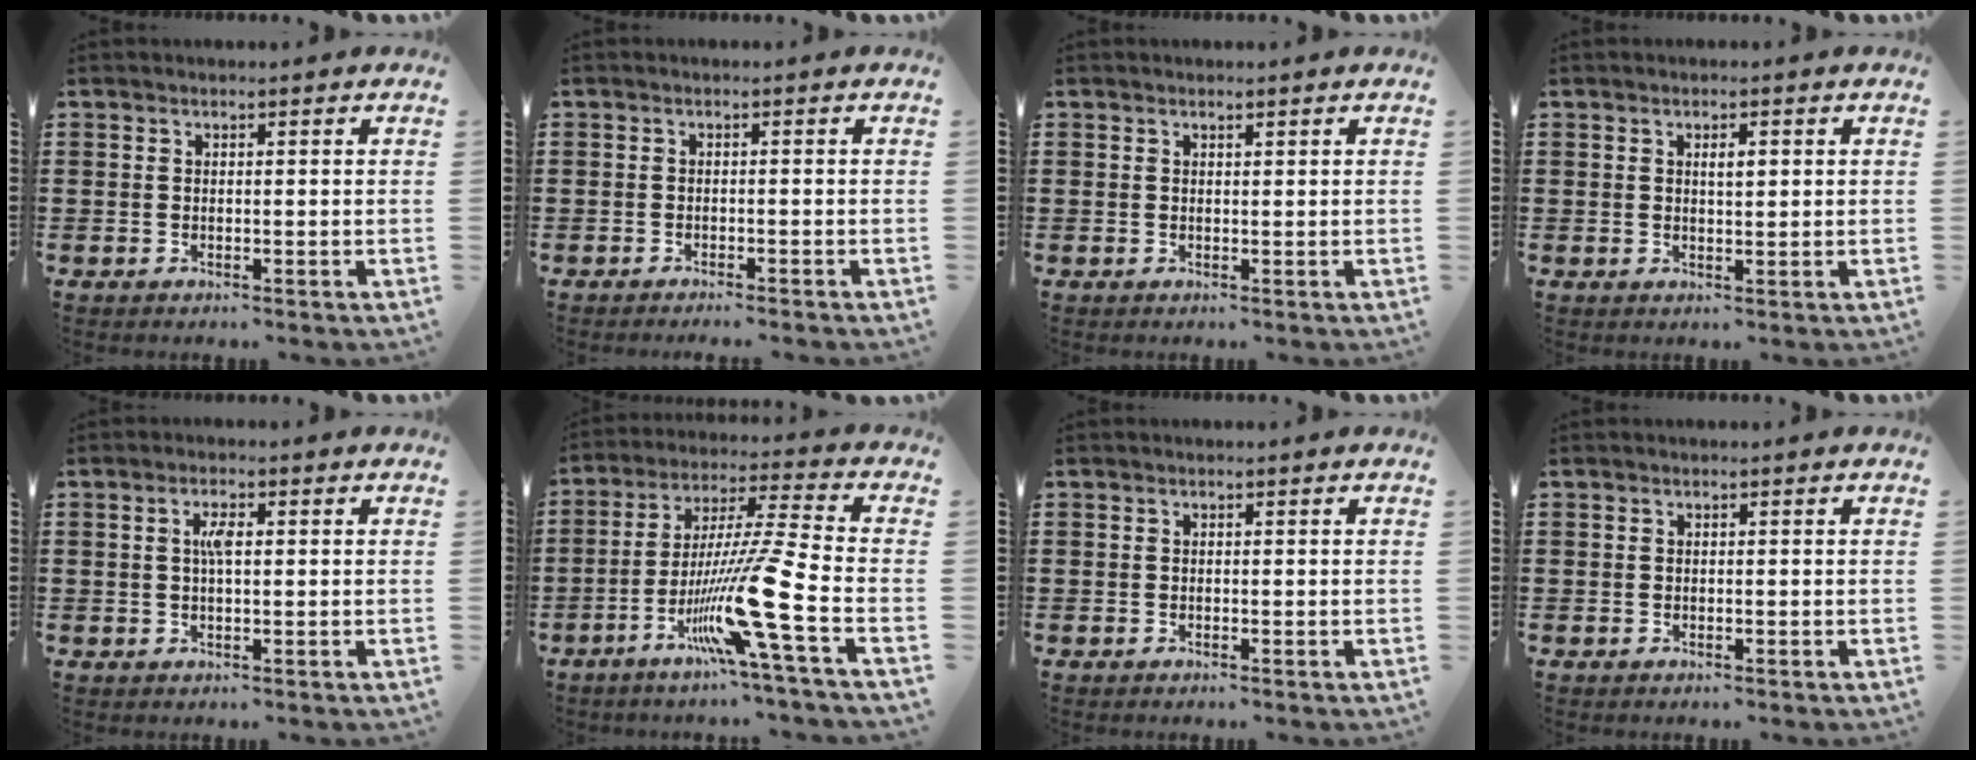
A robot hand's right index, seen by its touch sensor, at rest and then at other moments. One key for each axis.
{"total": 1.0, "fx": -0.9, "fy": -0.2, "fz": 0.2, "tx": -0.005, "ty": -0.001, "tz": -0.018}
{"total": 0.5, "fx": 0.4, "fy": 0.2, "fz": 0.2, "tx": -0.005, "ty": 0.002, "tz": 0.008}
{"total": 1.9, "fx": 0.5, "fy": 0.6, "fz": 1.7, "tx": -0.026, "ty": 0.002, "tz": 0.005}
{"total": 2.8, "fx": 0.5, "fy": 0.9, "fz": 2.6, "tx": -0.055, "ty": 0.006, "tz": 0.005}
{"total": 15.5, "fx": -6.7, "fy": -0.3, "fz": 14.0, "tx": -0.271, "ty": -0.012, "tz": -0.125}
{"total": 0.0}
{"total": 0.0}